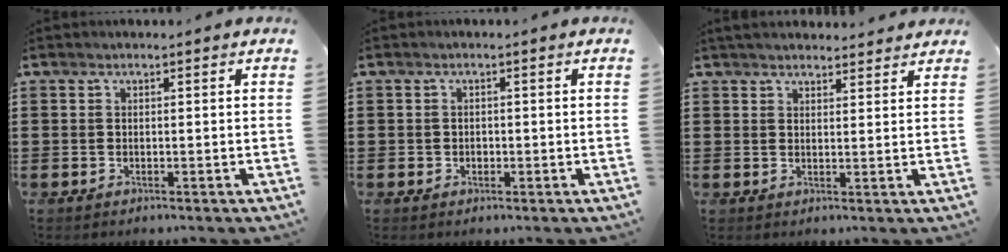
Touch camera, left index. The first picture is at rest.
{"total": 0.8, "force": [-0.1, 0.8, 0.2], "torque": [-0.009, 0.005, -0.002]}
{"total": 2.7, "force": [2.7, 0.5, 0.4], "torque": [-0.015, -0.002, 0.051]}